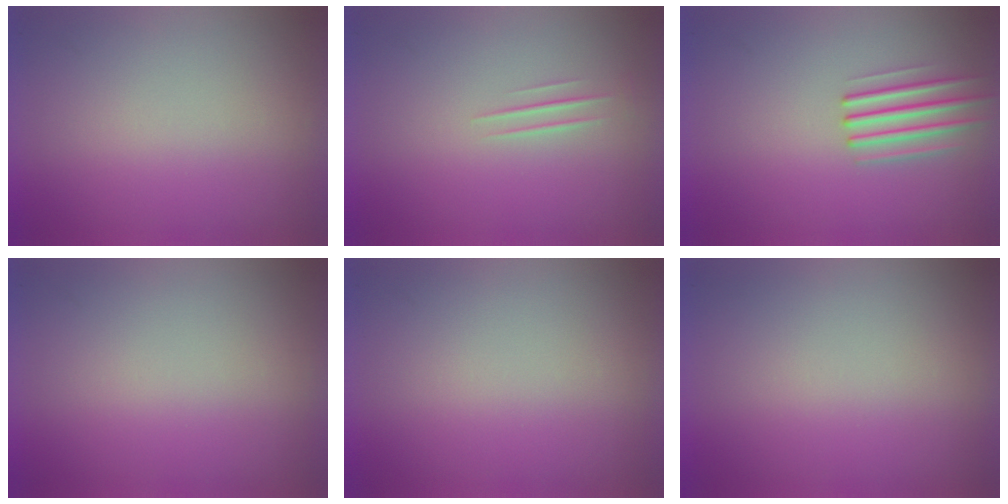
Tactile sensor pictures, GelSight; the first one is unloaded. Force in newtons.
{"total": 1.1}
{"total": 2.1}
{"total": 0.0}
{"total": 0.0}
{"total": 0.0}